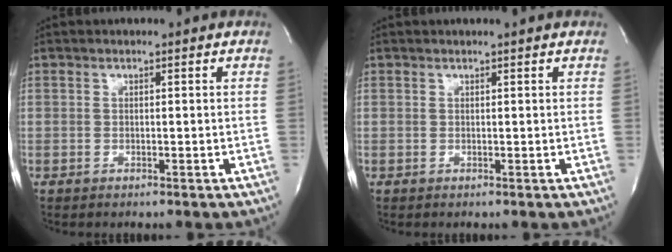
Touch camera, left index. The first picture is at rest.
{"total": 1.0, "force": [0.9, -0.2, 0.4], "torque": [-0.008, 0.002, 0.013]}